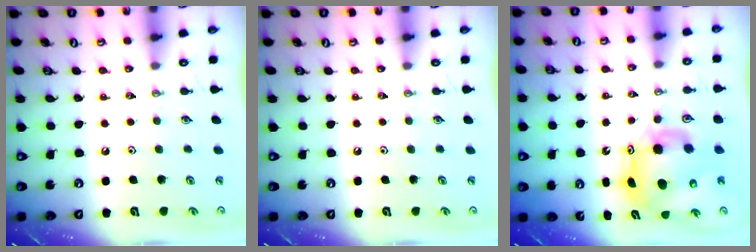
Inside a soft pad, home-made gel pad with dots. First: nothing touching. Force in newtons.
{"total": 0.0}
{"total": 11.3, "press": 11.2, "slide": 1.1}